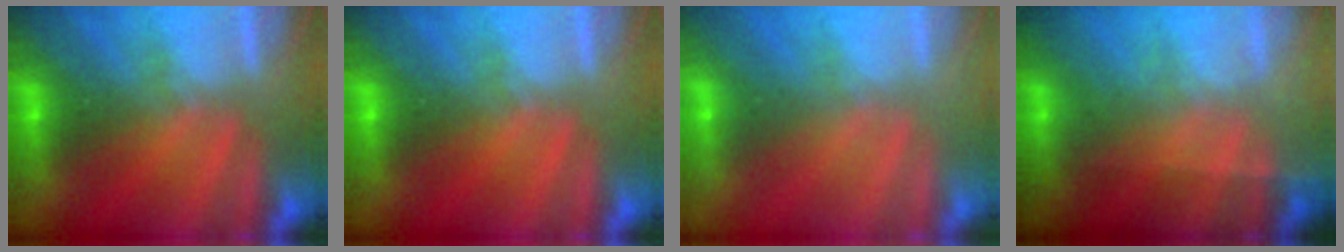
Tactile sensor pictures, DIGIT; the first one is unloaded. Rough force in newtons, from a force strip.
{"total": 0.0}
{"total": 3.1}
{"total": 1.8}